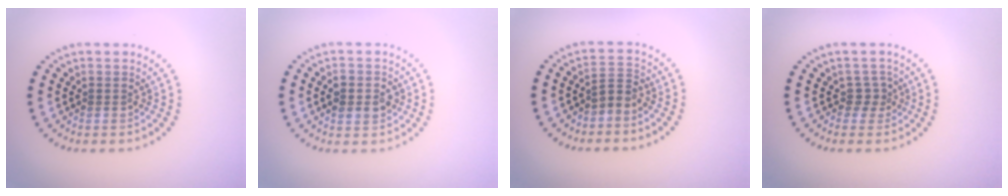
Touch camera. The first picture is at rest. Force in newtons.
{"total": 2.7, "press": 2.7, "slide": 0.1}
{"total": 1.8, "press": 1.4, "slide": 1.3}
{"total": 1.7, "press": 1.1, "slide": 1.3}